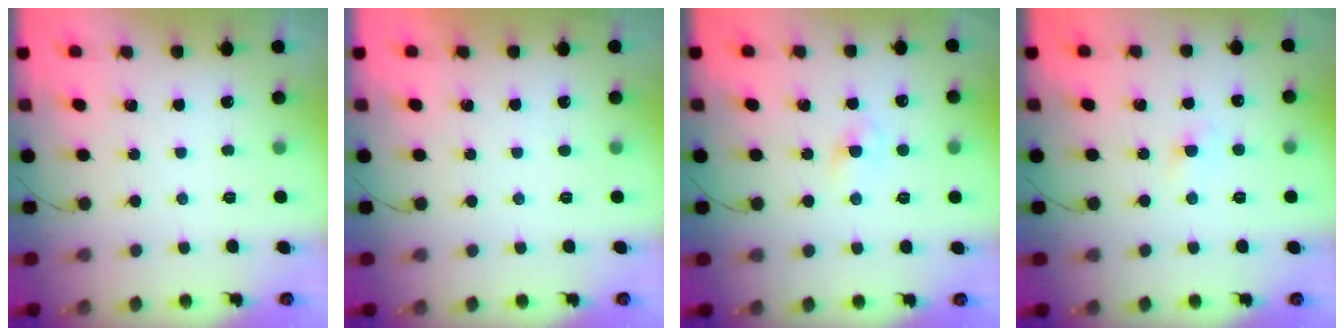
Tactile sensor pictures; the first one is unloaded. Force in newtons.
{"total": 1.0, "press": 1.0, "slide": 0.2}
{"total": 1.9, "press": 1.7, "slide": 0.8}
{"total": 1.9, "press": 1.7, "slide": 0.8}